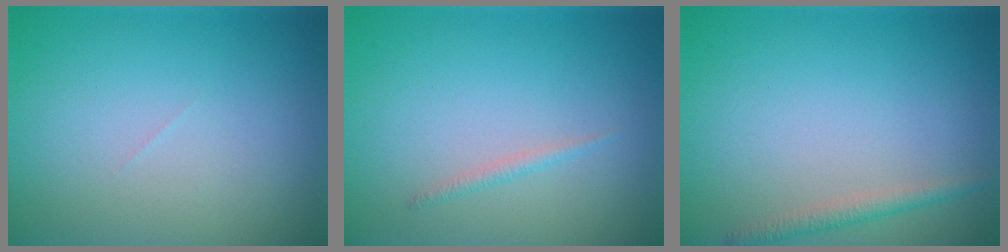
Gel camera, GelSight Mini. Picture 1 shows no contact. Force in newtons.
{"total": 0.7, "press": 0.7, "slide": 0.1}
{"total": 1.4, "press": 1.4, "slide": 0.0}